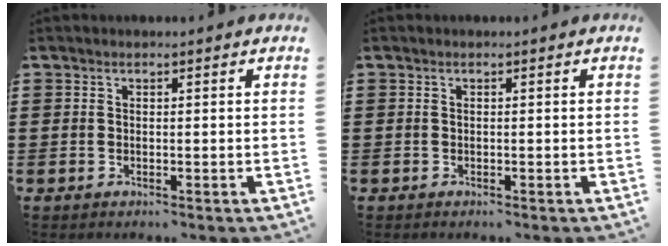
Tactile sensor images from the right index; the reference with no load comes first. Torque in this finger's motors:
{"motor_torque": [-0.03, 1.73, 0.03, 0.01]}